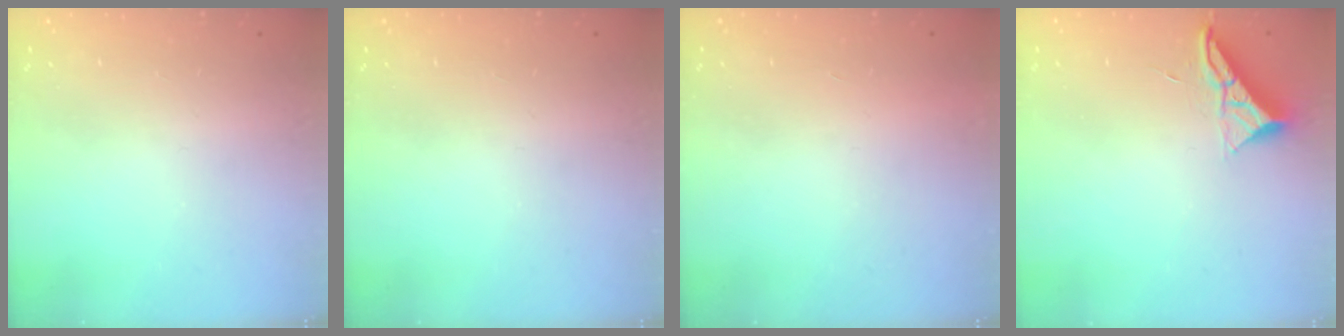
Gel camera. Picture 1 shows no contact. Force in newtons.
{"total": 0.0}
{"total": 1.7, "press": 1.7, "slide": 0.1}
{"total": 7.3, "press": 7.2, "slide": 0.5}